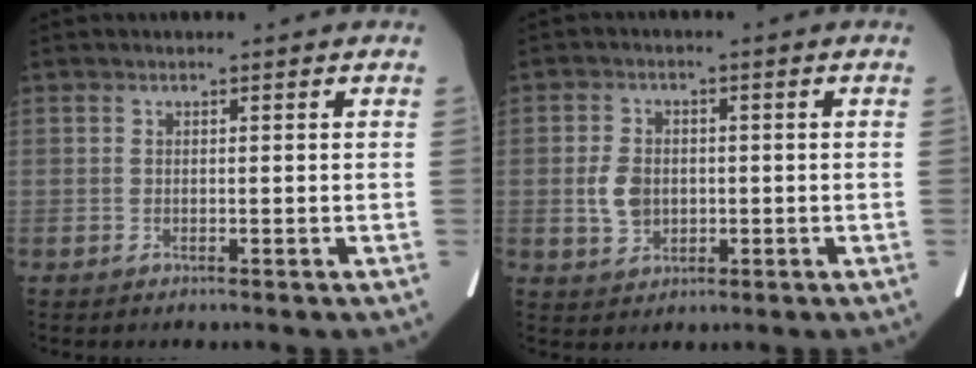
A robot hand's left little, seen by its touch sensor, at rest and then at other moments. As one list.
[{"total": 4.9, "force": [-0.5, 3.9, 2.8], "torque": [-0.065, 0.006, 0.000]}]